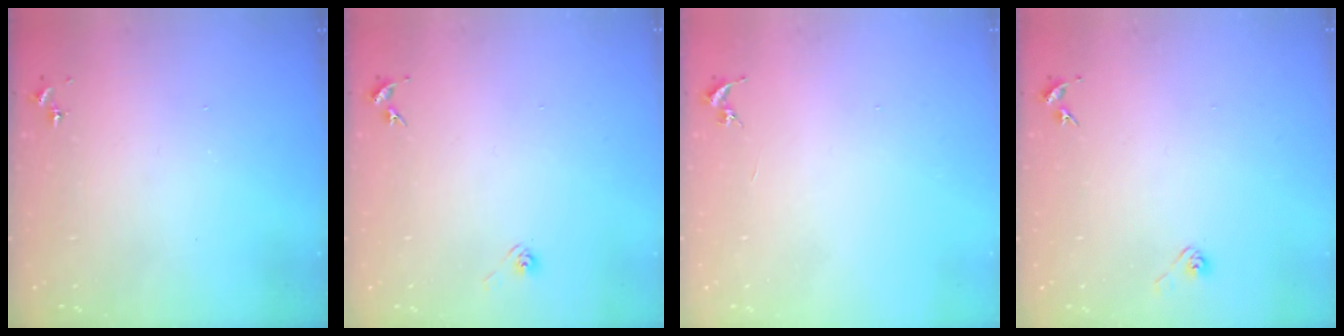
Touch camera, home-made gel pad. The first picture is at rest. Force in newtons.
{"total": 2.9, "press": 2.6, "slide": 1.4}
{"total": 0.0}
{"total": 2.9, "press": 2.8, "slide": 0.8}